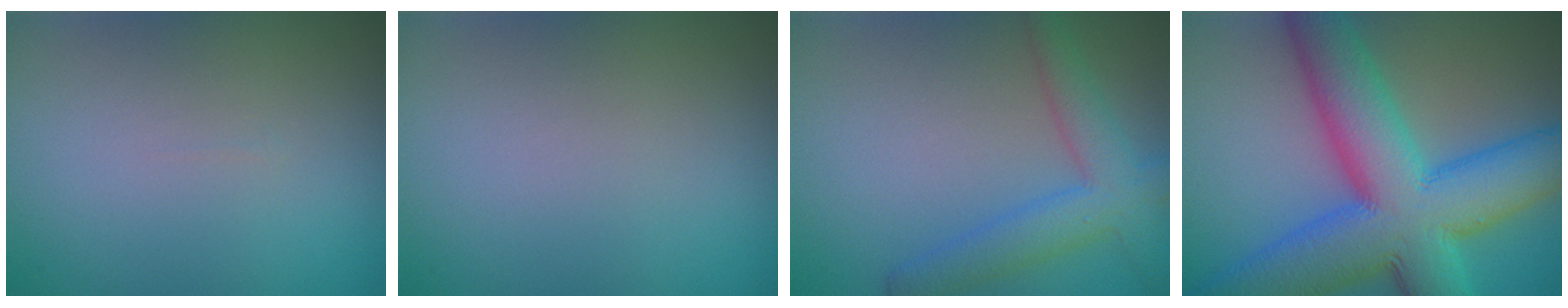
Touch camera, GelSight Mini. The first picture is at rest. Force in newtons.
{"total": 0.0}
{"total": 4.7, "press": 4.7, "slide": 0.2}
{"total": 14.2, "press": 14.1, "slide": 0.3}